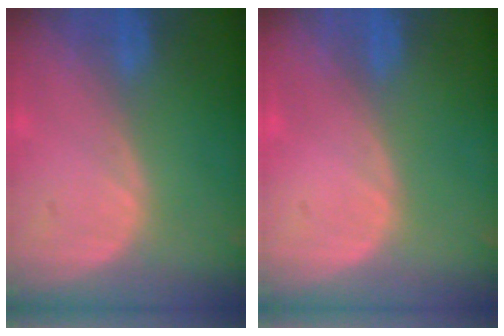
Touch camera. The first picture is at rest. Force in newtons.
{"total": 0.0}